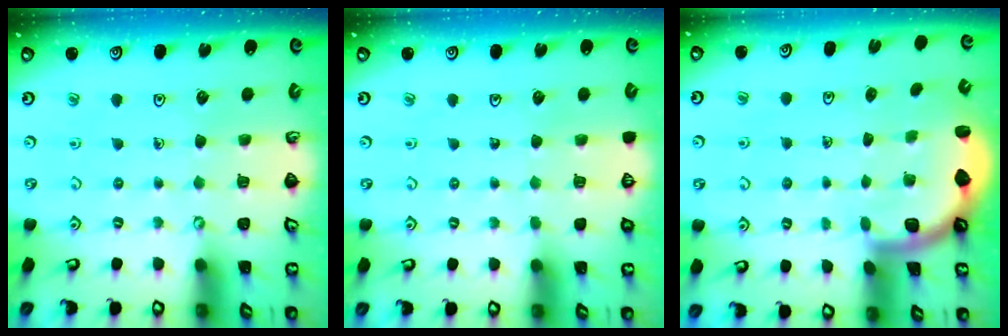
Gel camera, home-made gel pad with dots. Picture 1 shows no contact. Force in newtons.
{"total": 0.0}
{"total": 1.7, "press": 1.7, "slide": 0.1}